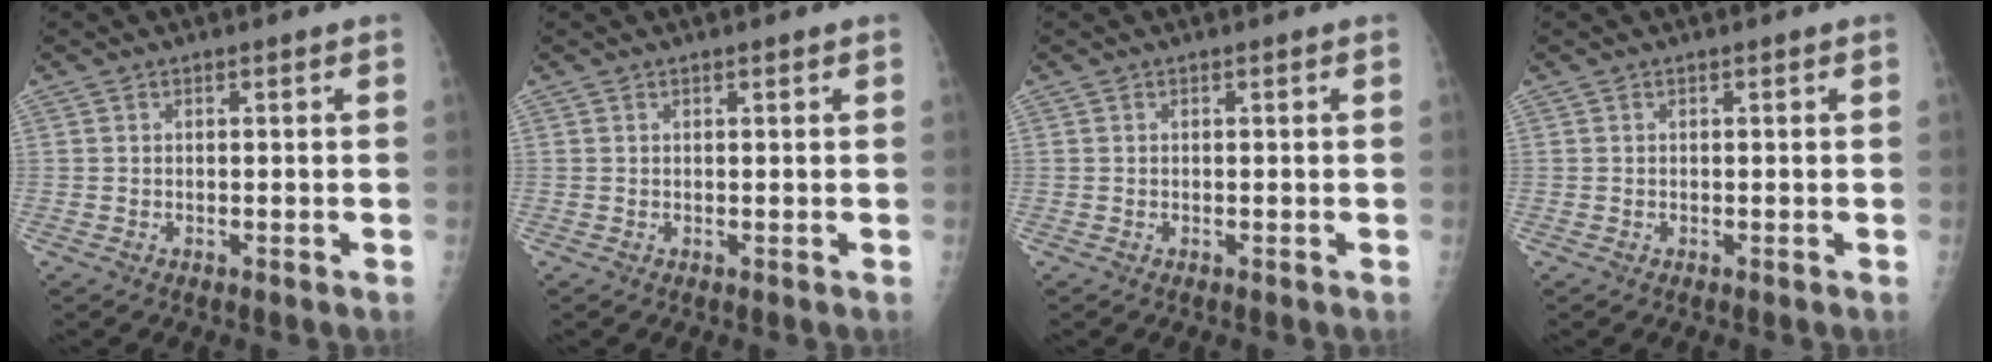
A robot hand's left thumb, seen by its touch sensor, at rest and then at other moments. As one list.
[{"total": 0.6, "force": [0.4, 0.1, 0.4], "torque": [-0.005, -0.001, 0.005]}, {"total": 0.0}, {"total": 0.0}]